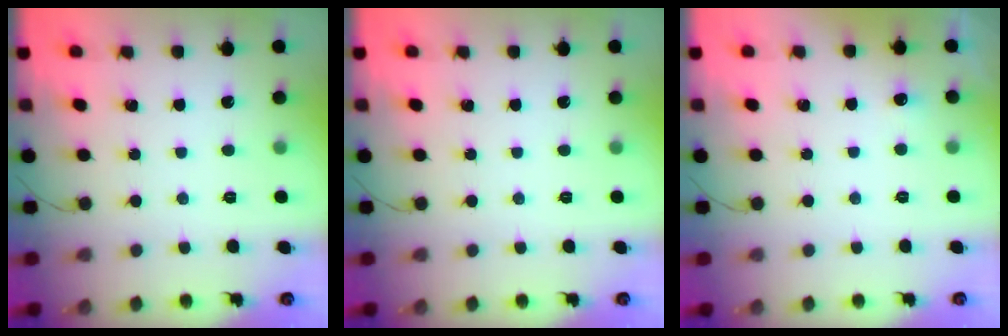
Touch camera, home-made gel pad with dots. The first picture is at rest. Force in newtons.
{"total": 0.0}
{"total": 10.2, "press": 2.6, "slide": 9.8}